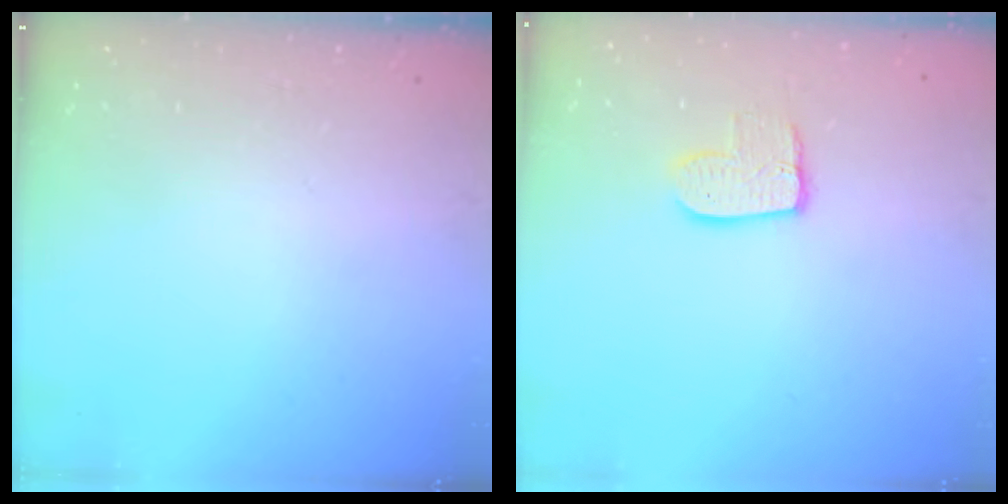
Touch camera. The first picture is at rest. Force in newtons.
{"total": 8.9, "press": 8.8, "slide": 0.5}